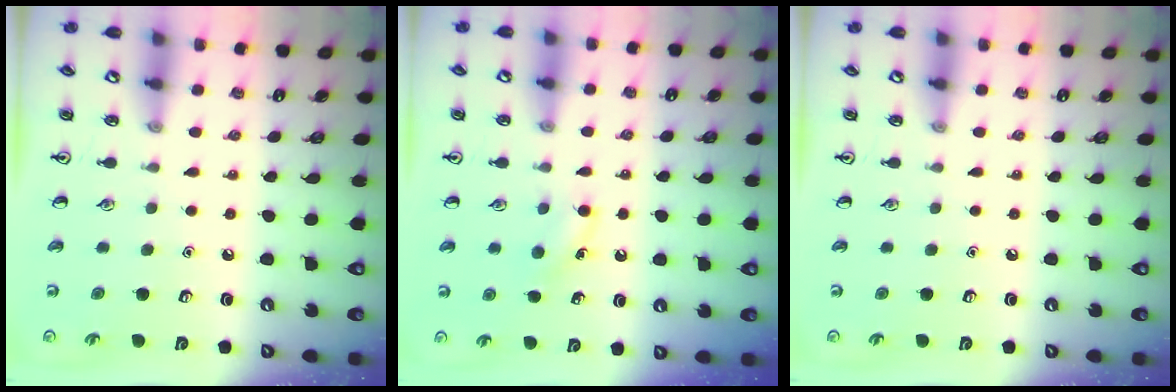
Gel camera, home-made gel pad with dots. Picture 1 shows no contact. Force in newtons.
{"total": 6.1, "press": 5.8, "slide": 1.6}
{"total": 0.0}